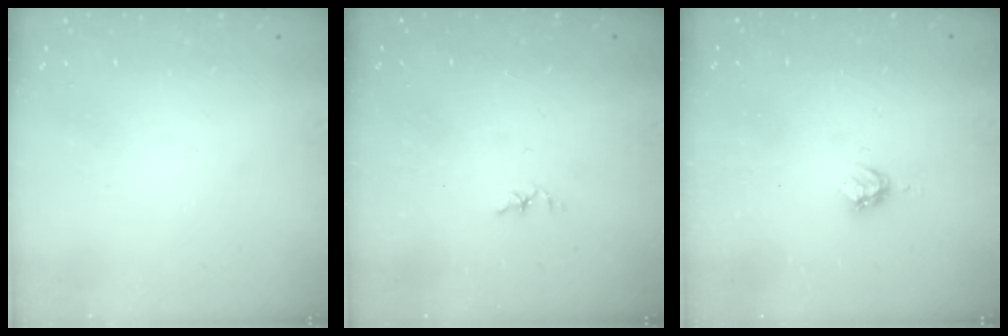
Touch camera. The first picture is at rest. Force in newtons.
{"total": 1.8, "press": 1.7, "slide": 0.3}
{"total": 4.5, "press": 4.5, "slide": 0.5}